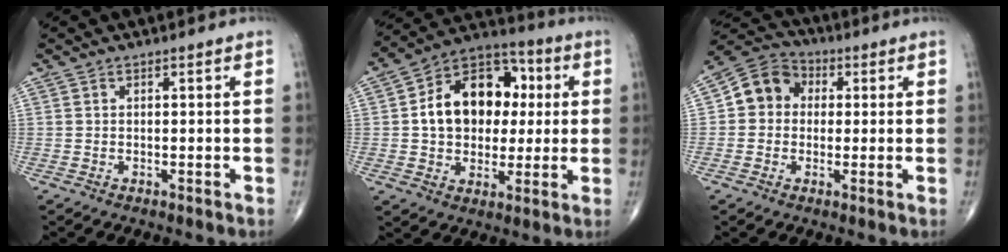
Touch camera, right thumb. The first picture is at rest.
{"total": 17.6, "force": [2.1, 12.8, 11.8], "torque": [-0.142, 0.022, 0.029]}
{"total": 8.5, "force": [0.8, 7.4, 4.0], "torque": [-0.050, 0.021, -0.001]}